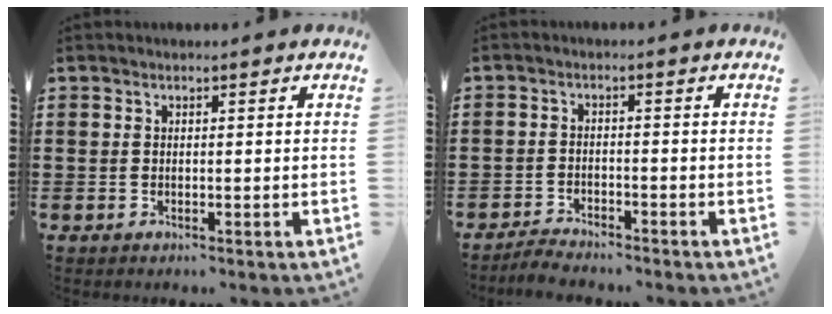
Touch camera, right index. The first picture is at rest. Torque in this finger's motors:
{"motor_torque": [-0.27, 0.29, 0.04, -0.02]}